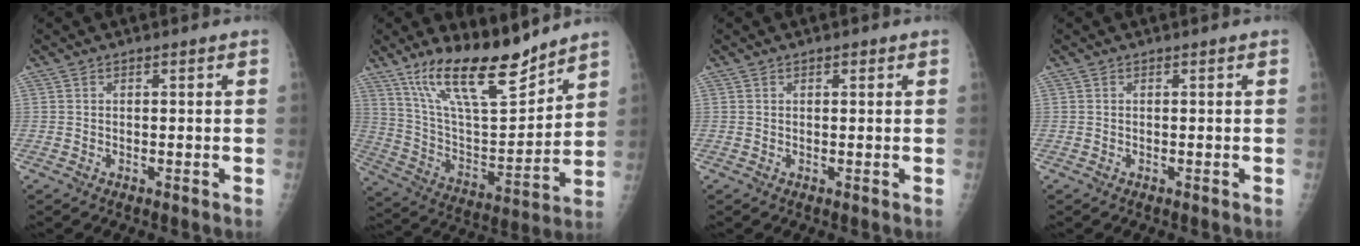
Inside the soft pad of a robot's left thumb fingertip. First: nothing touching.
{"total": 19.0, "force": [14.4, 5.2, 11.2], "torque": [-0.160, -0.086, 0.263]}
{"total": 1.0, "force": [0.5, 0.5, 0.6], "torque": [-0.005, 0.000, 0.006]}
{"total": 0.0}